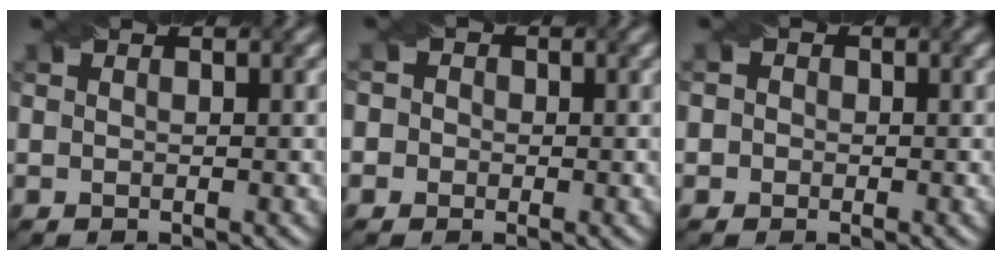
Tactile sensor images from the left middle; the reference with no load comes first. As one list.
[{"total": 2.5, "force": [0.5, 2.3, 0.9], "torque": [0.012, 0.021, -0.022]}, {"total": 1.7, "force": [0.3, 1.6, 0.6], "torque": [0.009, 0.010, -0.012]}]